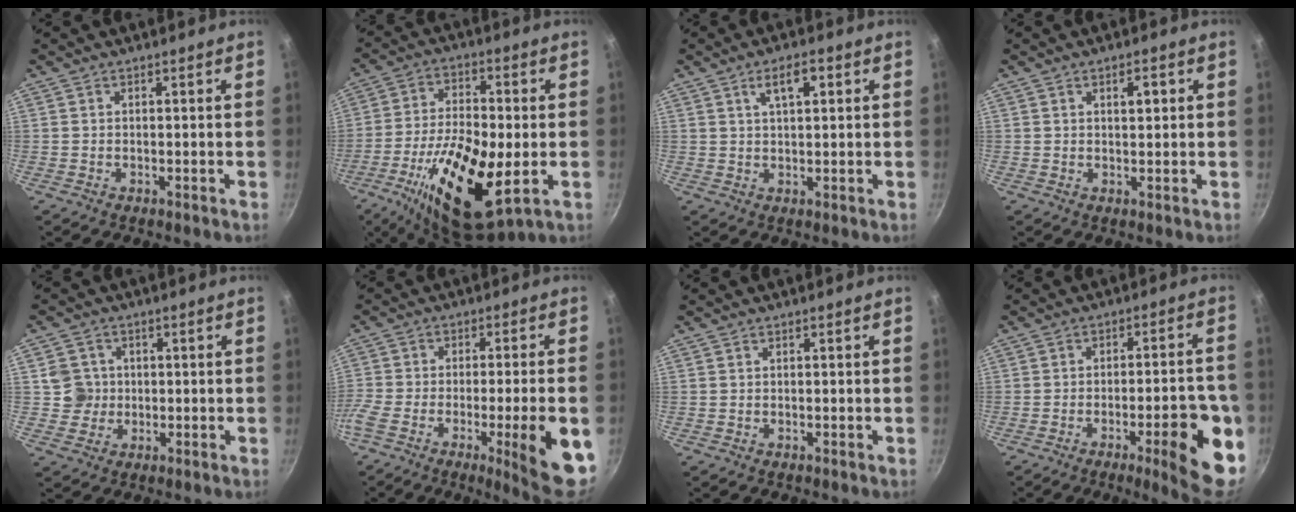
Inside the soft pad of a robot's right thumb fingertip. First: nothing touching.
{"total": 19.4, "force": [-5.1, 8.0, 16.9], "torque": [-0.311, 0.008, -0.089]}
{"total": 5.0, "force": [2.0, 2.0, 4.1], "torque": [-0.060, 0.004, 0.036]}
{"total": 2.7, "force": [1.0, 1.2, 2.2], "torque": [-0.024, 0.002, 0.015]}
{"total": 4.9, "force": [0.5, 4.8, 0.9], "torque": [0.014, 0.008, 0.010]}
{"total": 16.8, "force": [-6.3, 3.5, 15.2], "torque": [-0.223, 0.011, -0.097]}
{"total": 0.0}
{"total": 15.3, "force": [-5.4, 4.4, 13.6], "torque": [-0.141, 0.020, -0.070]}